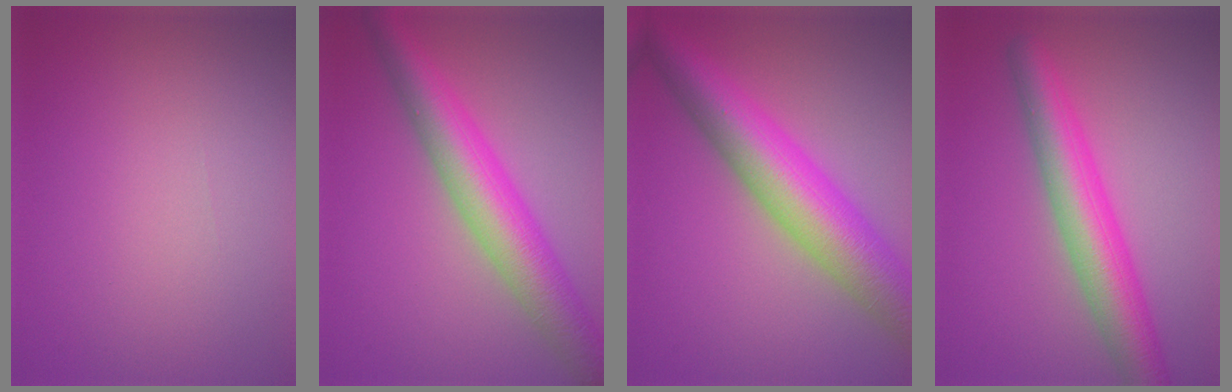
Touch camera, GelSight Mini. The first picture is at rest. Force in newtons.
{"total": 7.6, "press": 7.6, "slide": 0.2}
{"total": 10.1, "press": 10.1, "slide": 0.2}
{"total": 6.6, "press": 6.6, "slide": 0.3}